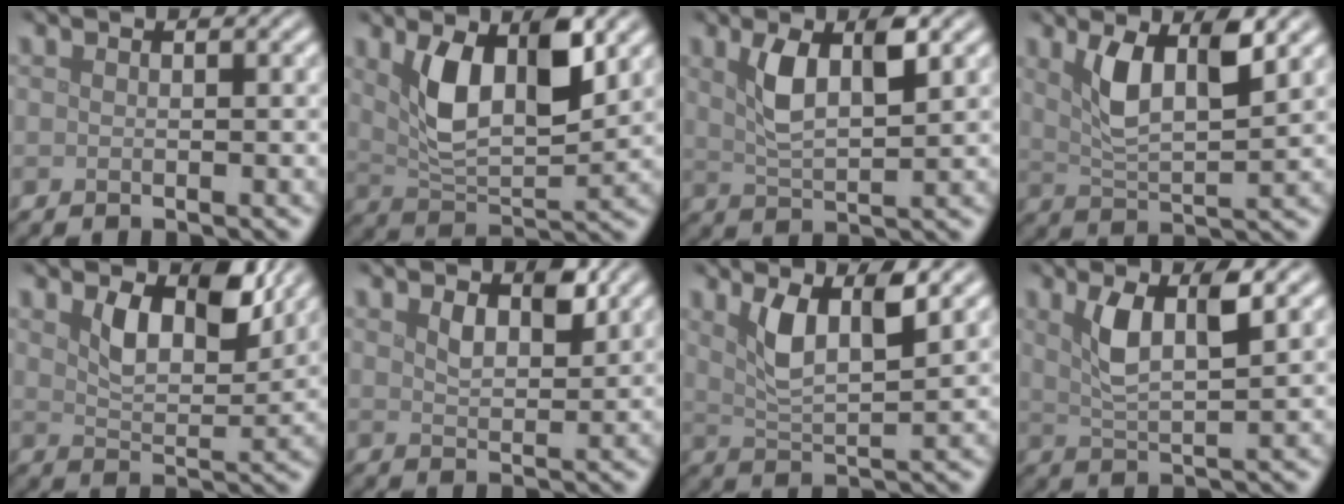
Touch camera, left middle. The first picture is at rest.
{"total": 7.0, "force": [2.4, 3.1, 5.8], "torque": [-0.114, -0.003, 0.049]}
{"total": 4.3, "force": [1.8, 1.4, 3.7], "torque": [-0.079, 0.003, 0.033]}
{"total": 5.1, "force": [2.3, 1.7, 4.2], "torque": [-0.089, 0.001, 0.043]}
{"total": 5.1, "force": [2.7, 2.5, 3.6], "torque": [-0.071, -0.008, 0.041]}
{"total": 2.5, "force": [1.4, 1.2, 1.7], "torque": [-0.034, -0.002, 0.024]}
{"total": 4.5, "force": [2.2, 1.3, 3.7], "torque": [-0.078, 0.000, 0.043]}
{"total": 4.3, "force": [1.9, 1.2, 3.6], "torque": [-0.078, 0.002, 0.038]}